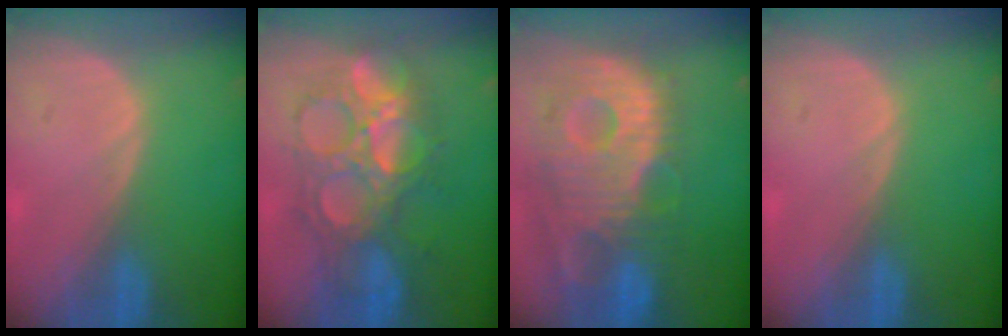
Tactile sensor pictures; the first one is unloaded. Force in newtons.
{"total": 10.0, "press": 10.0, "slide": 0.7}
{"total": 13.2, "press": 11.5, "slide": 6.5}
{"total": 0.0}